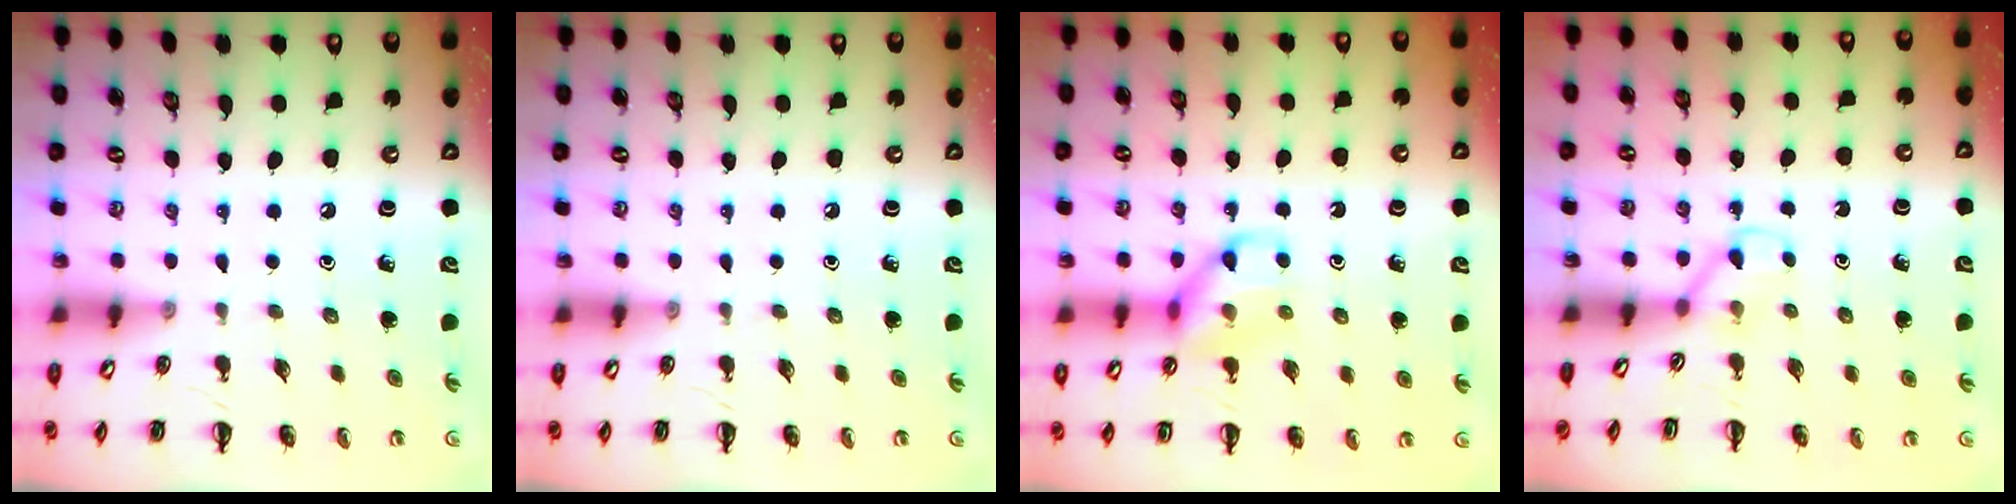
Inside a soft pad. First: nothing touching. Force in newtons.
{"total": 0.0}
{"total": 12.8, "press": 12.7, "slide": 1.5}
{"total": 3.0, "press": 2.8, "slide": 1.1}